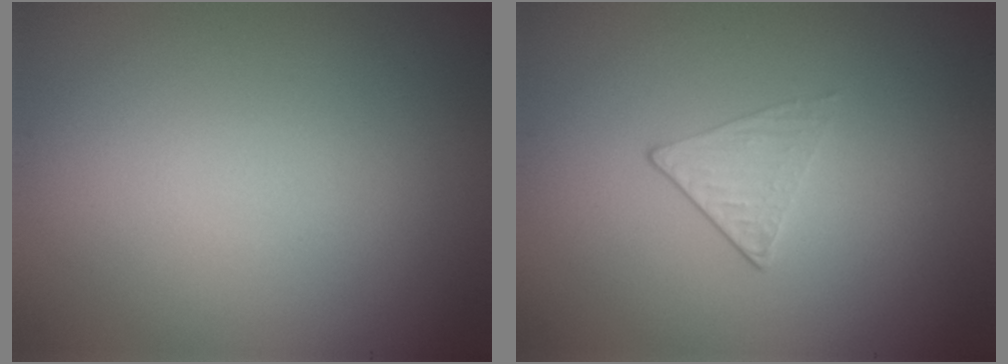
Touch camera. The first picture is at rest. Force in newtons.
{"total": 1.3, "press": 0.9, "slide": 0.9}